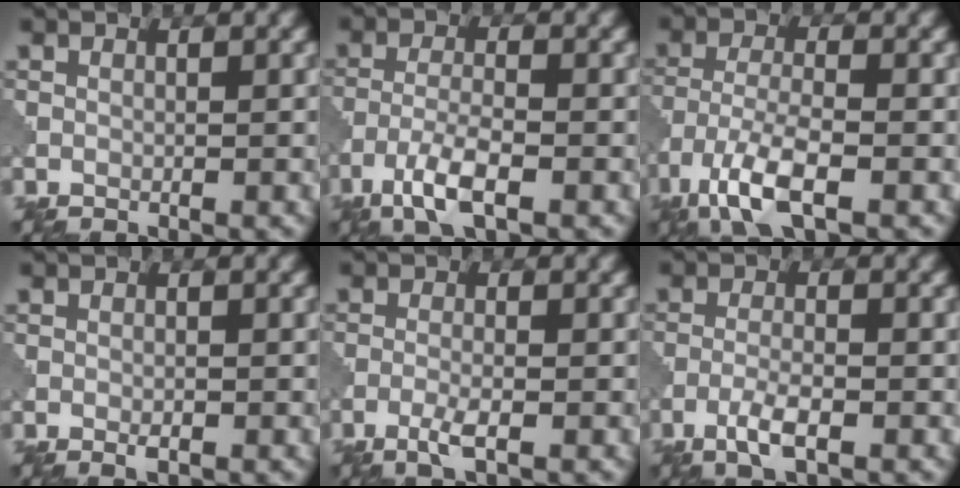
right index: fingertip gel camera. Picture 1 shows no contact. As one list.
[{"total": 4.4, "force": [-2.5, 1.1, 3.4], "torque": [-0.072, 0.000, -0.054]}, {"total": 6.1, "force": [-3.5, 1.7, 4.7], "torque": [-0.100, -0.005, -0.075]}, {"total": 0.8, "force": [-0.4, 0.3, 0.6], "torque": [-0.012, 0.000, -0.006]}, {"total": 2.1, "force": [-1.0, 0.3, 1.8], "torque": [-0.039, 0.001, -0.026]}, {"total": 2.9, "force": [-1.5, 0.7, 2.4], "torque": [-0.051, 0.003, -0.035]}]